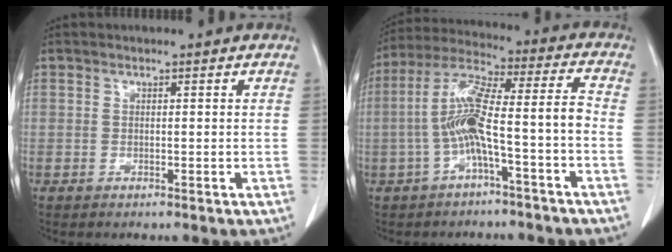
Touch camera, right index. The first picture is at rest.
{"total": 11.0, "force": [-3.0, 0.7, 10.6], "torque": [-0.208, 0.037, -0.055]}